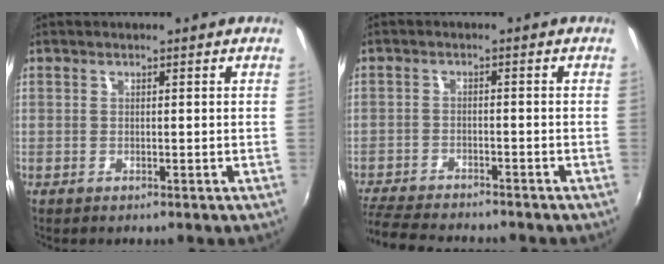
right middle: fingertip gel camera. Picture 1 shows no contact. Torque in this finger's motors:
{"motor_torque": [0.24, -0.28, 0.08, 0.06]}